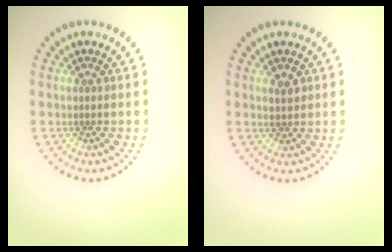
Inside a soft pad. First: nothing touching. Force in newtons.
{"total": 1.4, "press": 1.4, "slide": 0.2}